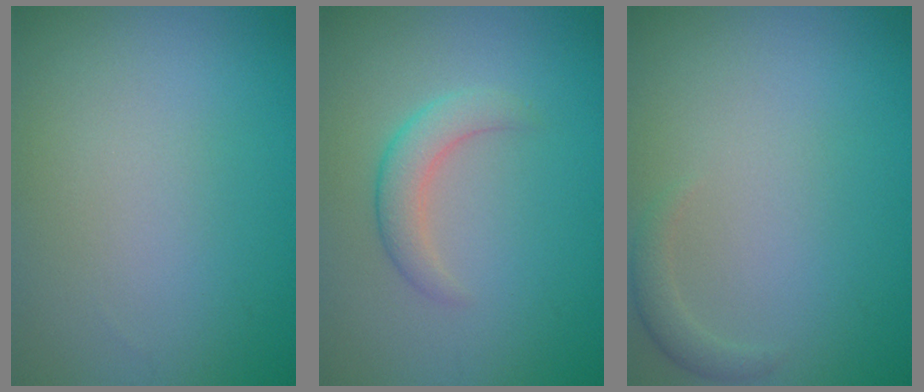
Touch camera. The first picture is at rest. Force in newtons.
{"total": 2.6, "press": 2.5, "slide": 0.3}
{"total": 1.2, "press": 1.2, "slide": 0.2}